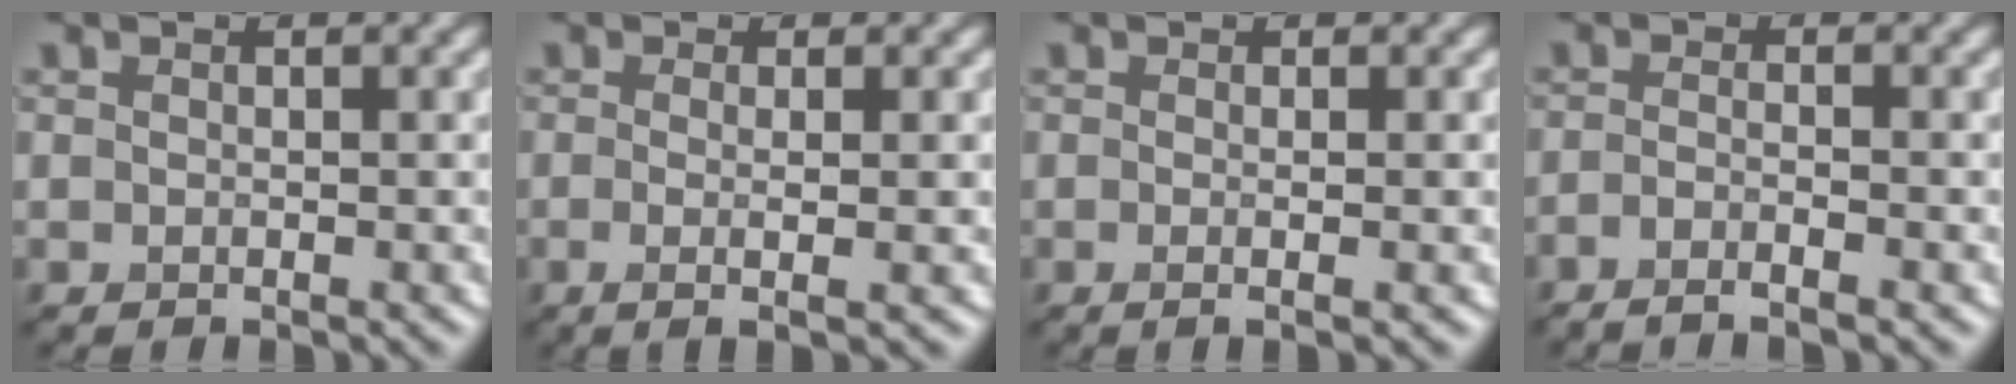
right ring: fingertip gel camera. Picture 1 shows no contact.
{"total": 3.2, "force": [-0.2, 1.0, 3.0], "torque": [-0.043, -0.004, -0.010]}
{"total": 2.2, "force": [-0.1, 0.8, 2.1], "torque": [-0.020, -0.005, -0.017]}
{"total": 2.8, "force": [-1.7, 0.6, 2.1], "torque": [-0.035, -0.006, -0.036]}